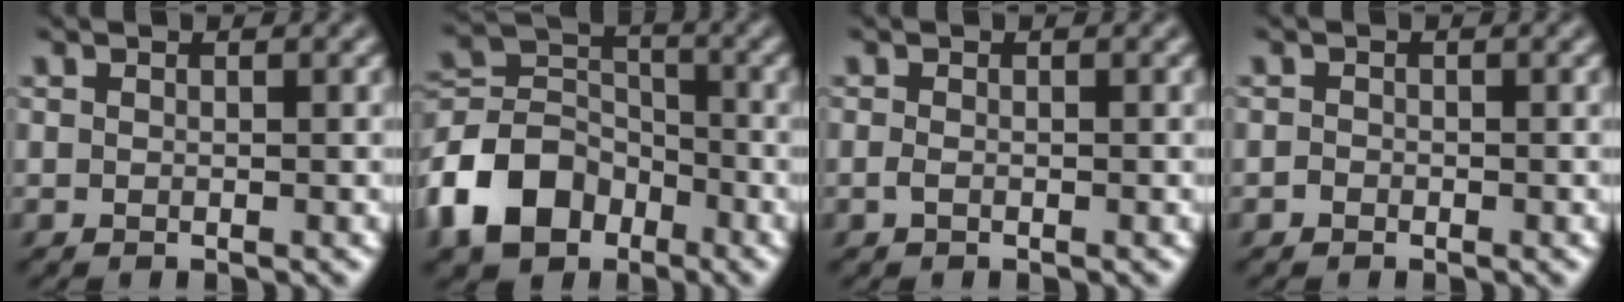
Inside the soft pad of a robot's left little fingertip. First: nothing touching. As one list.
[{"total": 7.8, "force": [-4.2, 5.5, 3.7], "torque": [-0.074, 0.007, -0.095]}, {"total": 0.7, "force": [-0.3, 0.4, 0.5], "torque": [-0.015, 0.000, -0.006]}, {"total": 0.7, "force": [-0.4, 0.5, 0.1], "torque": [0.000, -0.001, -0.010]}]